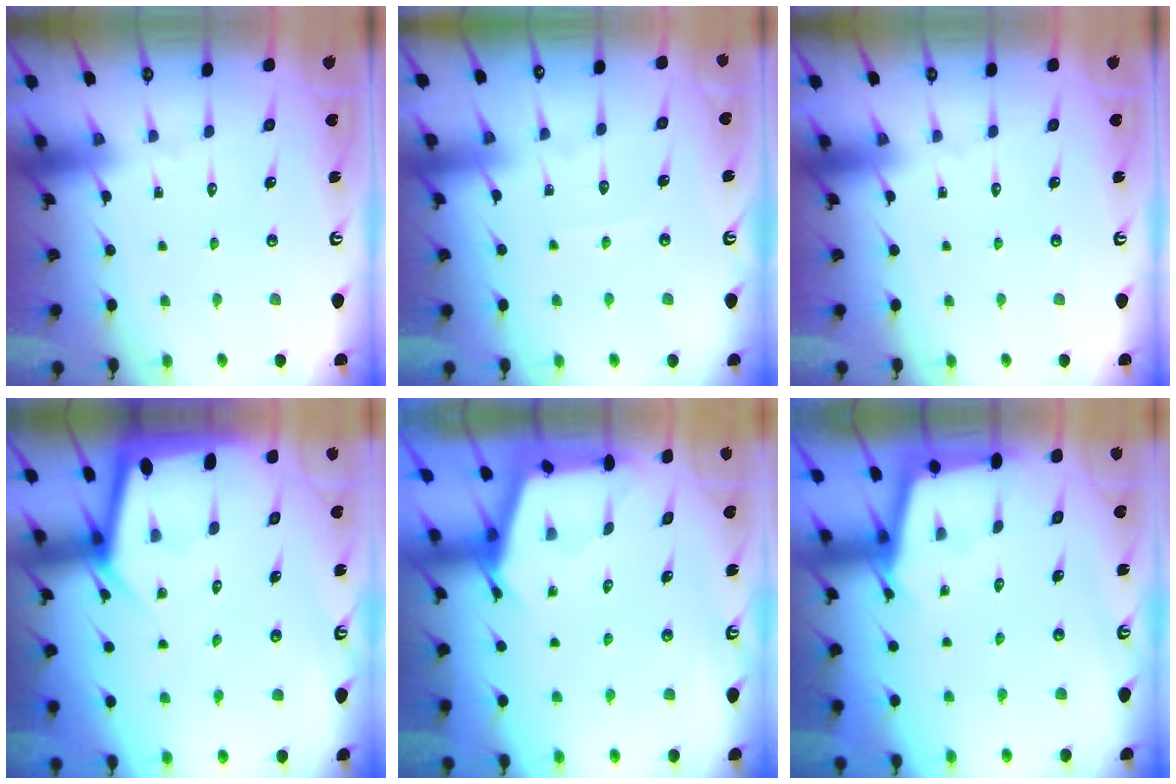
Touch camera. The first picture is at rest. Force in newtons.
{"total": 3.0, "press": 2.9, "slide": 0.4}
{"total": 0.0}
{"total": 4.7, "press": 4.7, "slide": 0.5}
{"total": 2.7, "press": 2.7, "slide": 0.3}
{"total": 2.9, "press": 2.9, "slide": 0.3}